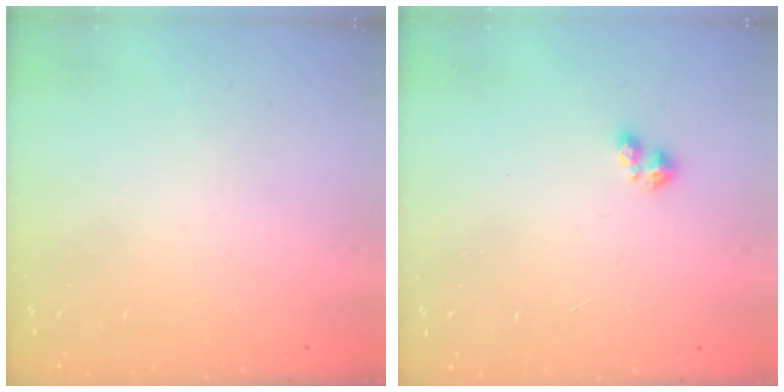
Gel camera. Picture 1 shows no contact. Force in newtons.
{"total": 1.9, "press": 1.9, "slide": 0.4}